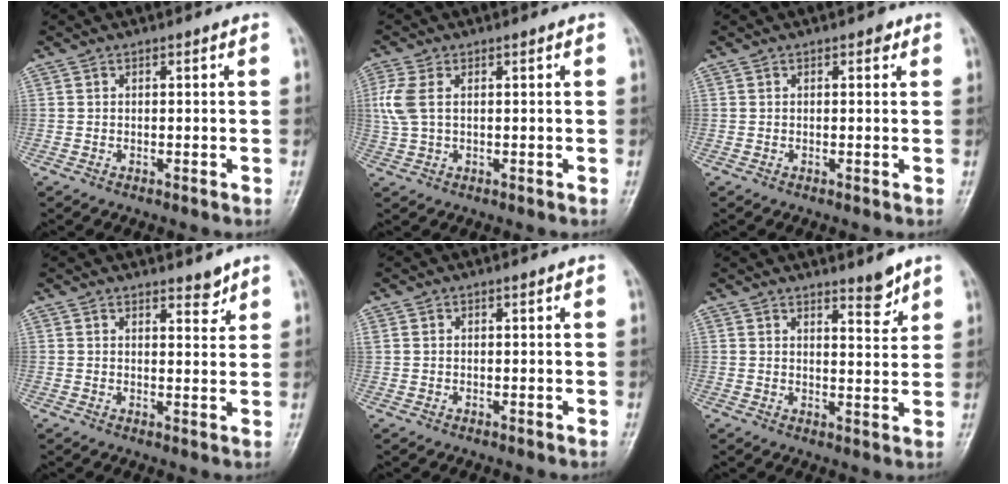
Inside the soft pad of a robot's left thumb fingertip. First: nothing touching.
{"total": 4.9, "force": [0.9, 3.0, 3.9], "torque": [-0.112, 0.011, 0.020]}
{"total": 1.1, "force": [0.5, 0.7, 0.6], "torque": [0.003, 0.000, 0.004]}
{"total": 2.8, "force": [2.3, 1.1, 1.1], "torque": [-0.001, -0.018, 0.035]}
{"total": 0.8, "force": [0.2, 0.6, 0.4], "torque": [-0.008, 0.006, 0.006]}
{"total": 3.9, "force": [3.2, 1.0, 2.1], "torque": [-0.018, -0.029, 0.047]}